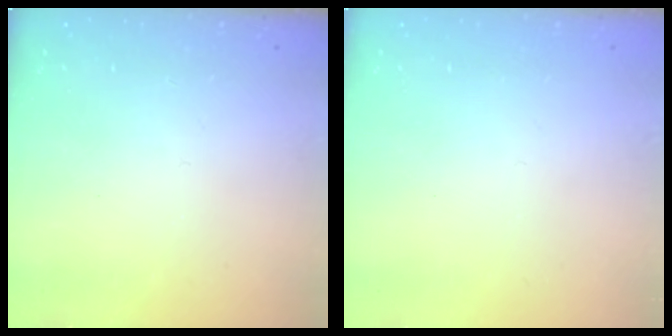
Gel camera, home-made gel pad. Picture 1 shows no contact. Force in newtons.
{"total": 0.0}